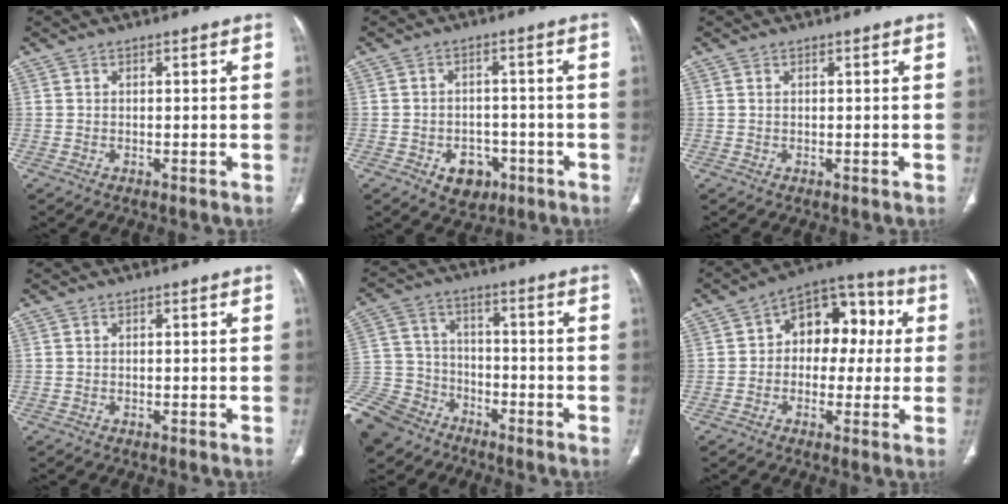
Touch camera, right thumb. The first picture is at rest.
{"total": 6.3, "force": [-2.9, 4.7, 3.1], "torque": [-0.018, 0.022, -0.033]}
{"total": 0.0}
{"total": 0.0}
{"total": 17.1, "force": [-11.9, 11.1, 5.2], "torque": [-0.128, 0.047, -0.219]}
{"total": 13.5, "force": [1.9, 9.2, 9.7], "torque": [-0.080, 0.036, 0.016]}